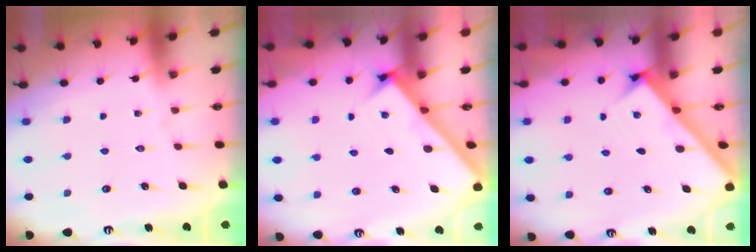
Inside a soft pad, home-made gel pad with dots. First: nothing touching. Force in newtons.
{"total": 2.7, "press": 2.7, "slide": 0.3}
{"total": 2.7, "press": 2.7, "slide": 0.3}